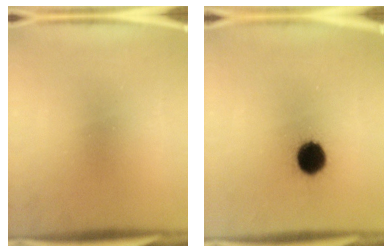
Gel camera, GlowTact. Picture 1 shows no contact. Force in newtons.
{"total": 9.5}